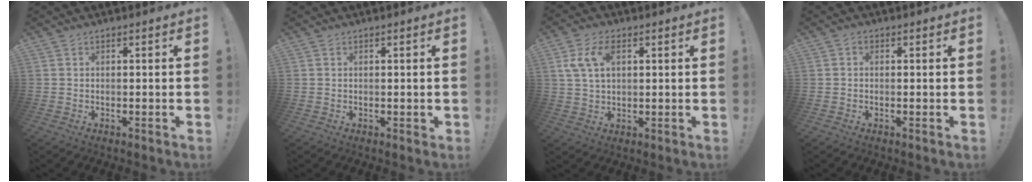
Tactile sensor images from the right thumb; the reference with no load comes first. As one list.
[{"total": 0.7, "force": [0.3, 0.5, 0.4], "torque": [-0.001, -0.001, 0.004]}, {"total": 8.3, "force": [2.8, 5.2, 5.9], "torque": [-0.116, 0.003, 0.052]}, {"total": 0.9, "force": [-0.5, 0.6, 0.3], "torque": [-0.010, 0.005, -0.009]}]